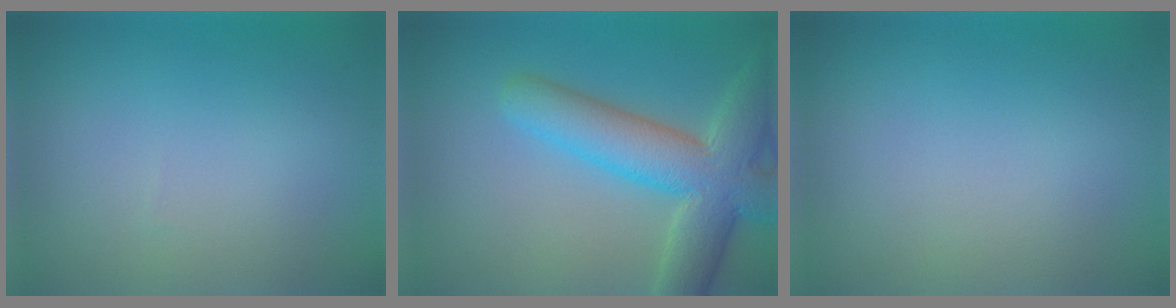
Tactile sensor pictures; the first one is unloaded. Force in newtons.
{"total": 8.3, "press": 8.3, "slide": 0.5}
{"total": 0.0}